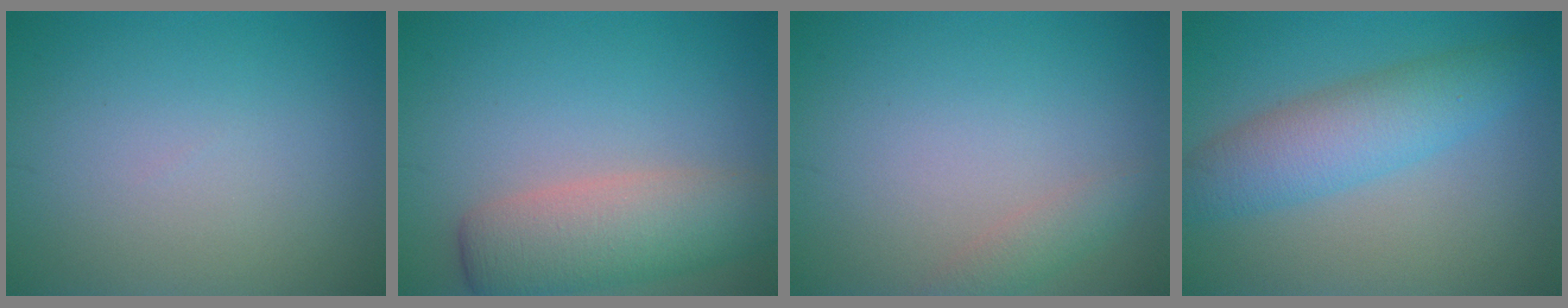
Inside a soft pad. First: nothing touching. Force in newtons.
{"total": 6.0, "press": 6.0, "slide": 0.3}
{"total": 1.6, "press": 1.6, "slide": 0.2}
{"total": 5.3, "press": 5.3, "slide": 0.2}